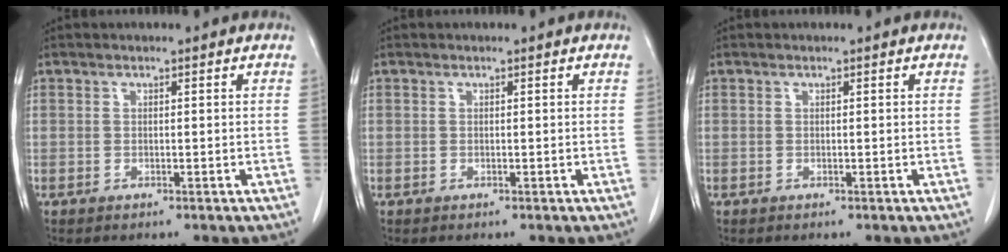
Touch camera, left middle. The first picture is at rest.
{"total": 0.0}
{"total": 0.0}